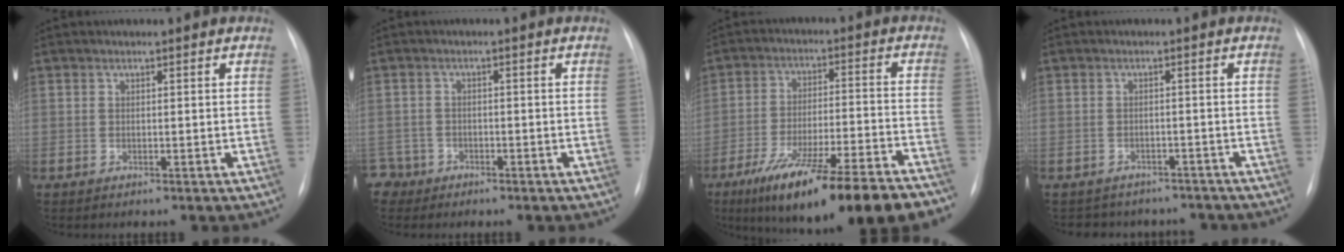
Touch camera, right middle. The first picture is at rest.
{"total": 3.2, "force": [-2.0, 2.3, -0.8], "torque": [0.018, 0.009, -0.042]}
{"total": 21.2, "force": [-15.5, 1.5, 14.4], "torque": [-0.188, -0.017, -0.248]}
{"total": 7.4, "force": [-6.6, 3.4, 0.5], "torque": [-0.004, 0.018, -0.074]}